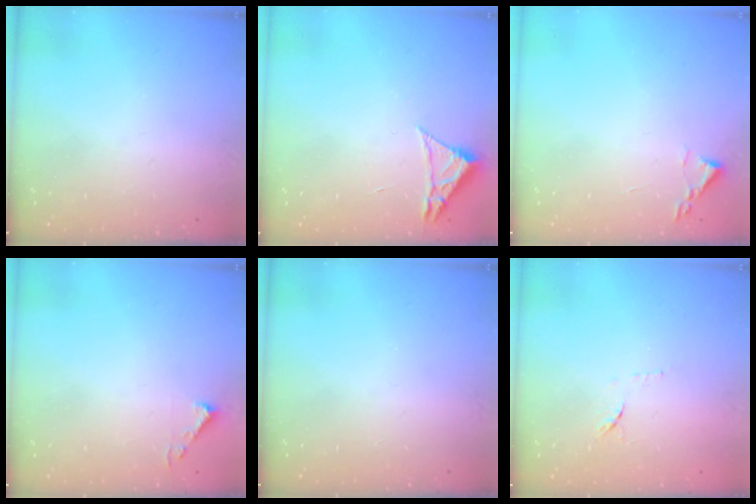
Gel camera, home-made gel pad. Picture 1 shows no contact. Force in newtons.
{"total": 2.3, "press": 2.3, "slide": 0.4}
{"total": 1.8, "press": 1.7, "slide": 0.2}
{"total": 3.7, "press": 3.7, "slide": 0.4}
{"total": 0.0}
{"total": 8.0, "press": 7.9, "slide": 0.9}